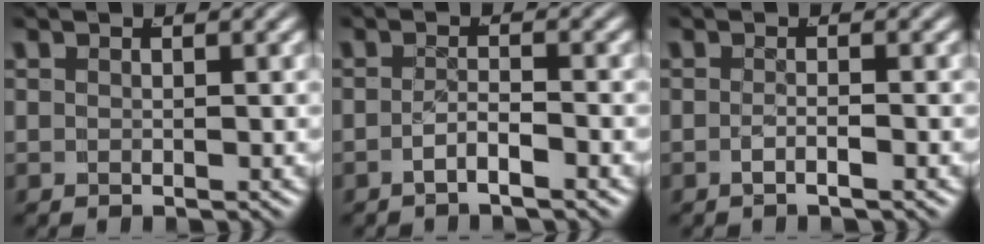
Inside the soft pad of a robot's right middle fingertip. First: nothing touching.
{"total": 2.0, "force": [-1.7, -0.1, 1.0], "torque": [-0.020, -0.006, -0.029]}
{"total": 1.4, "force": [-1.1, -0.5, 0.7], "torque": [-0.018, -0.007, -0.015]}